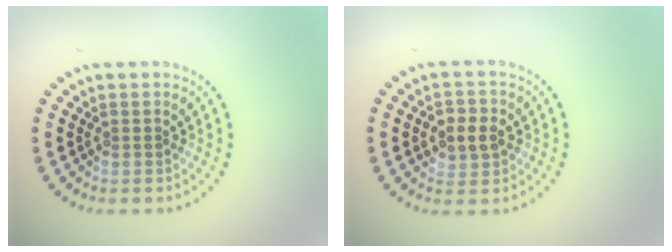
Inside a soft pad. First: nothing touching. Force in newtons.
{"total": 2.8, "press": 2.8, "slide": 0.4}